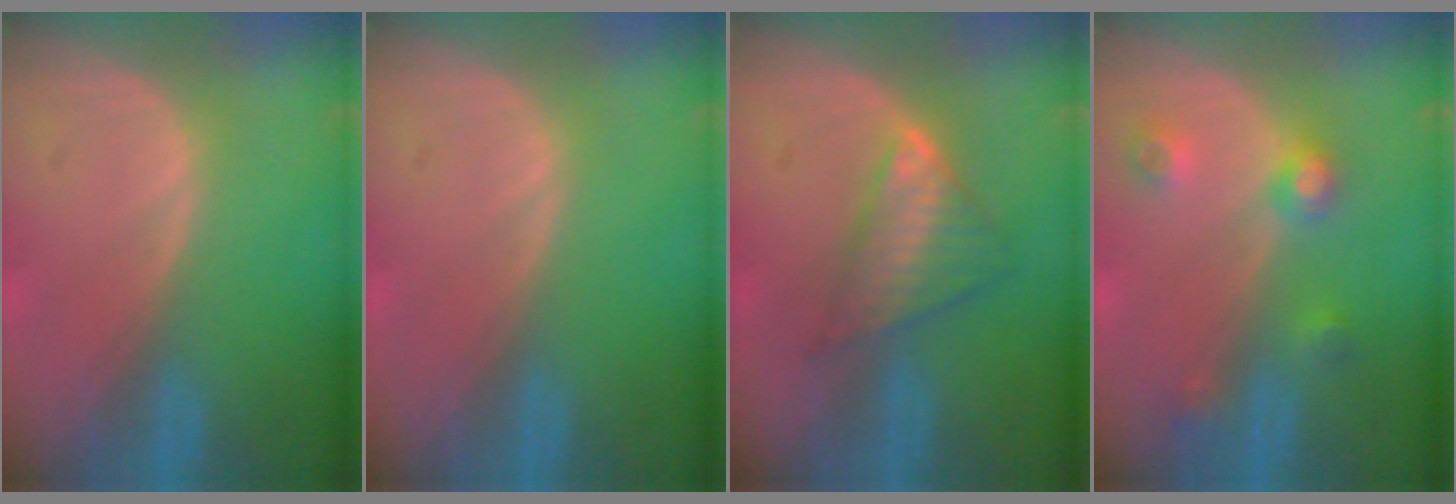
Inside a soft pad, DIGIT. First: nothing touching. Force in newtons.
{"total": 0.0}
{"total": 6.1, "press": 5.4, "slide": 2.7}
{"total": 4.6, "press": 4.1, "slide": 2.1}